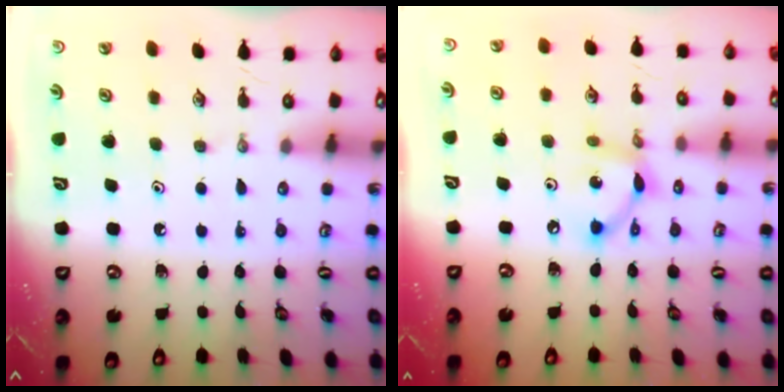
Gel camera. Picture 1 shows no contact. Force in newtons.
{"total": 8.5, "press": 8.5, "slide": 0.4}